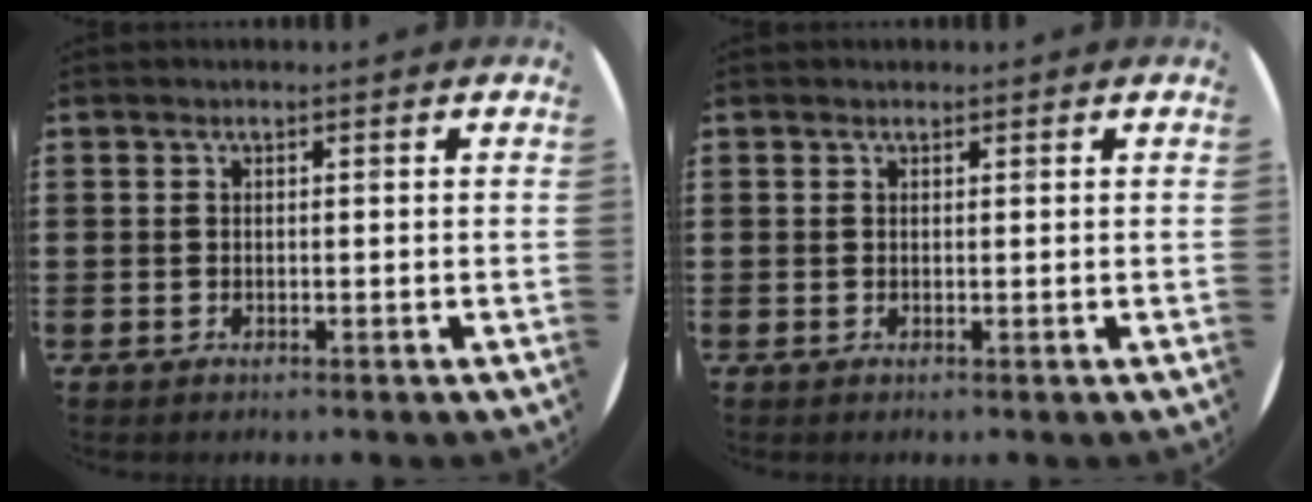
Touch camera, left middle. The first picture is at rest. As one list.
[{"total": 0.0}]